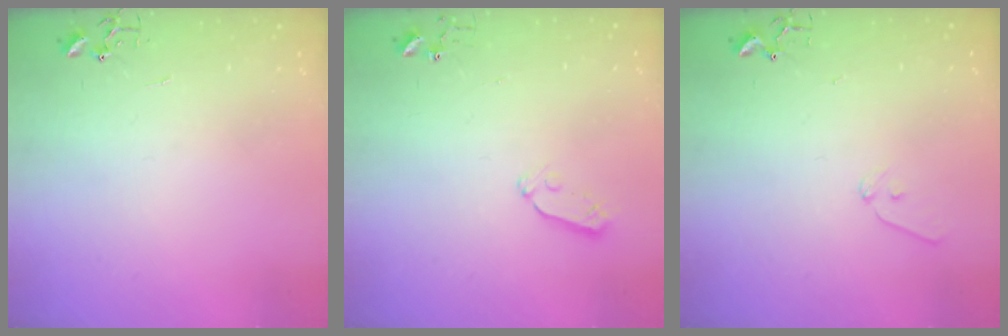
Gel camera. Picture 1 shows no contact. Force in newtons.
{"total": 3.7, "press": 3.6, "slide": 0.5}
{"total": 7.0, "press": 6.9, "slide": 0.8}